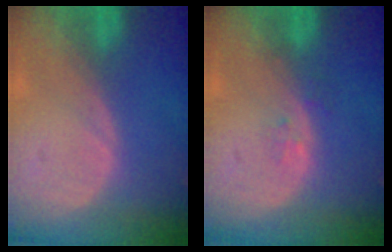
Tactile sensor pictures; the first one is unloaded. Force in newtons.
{"total": 1.2, "press": 1.2, "slide": 0.1}